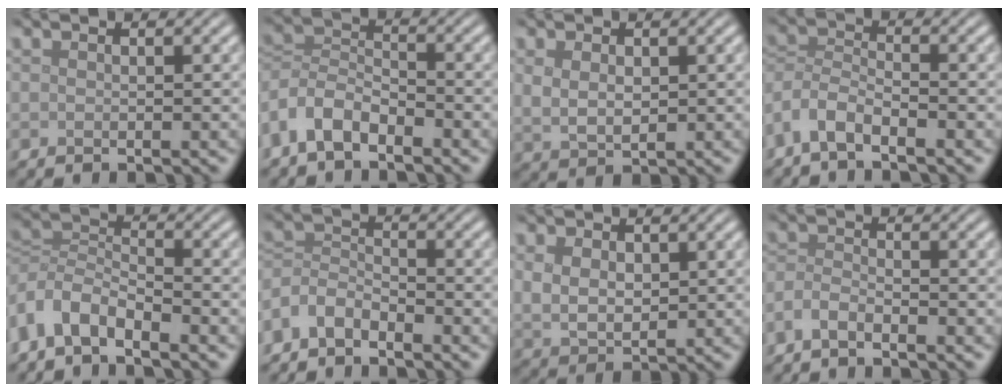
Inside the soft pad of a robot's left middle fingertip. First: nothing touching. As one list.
[{"total": 5.0, "force": [-3.0, 2.8, 2.8], "torque": [-0.055, 0.002, -0.074]}, {"total": 2.5, "force": [0.7, 1.6, 1.8], "torque": [-0.043, -0.004, 0.019]}, {"total": 3.7, "force": [-2.9, 1.3, 1.9], "torque": [-0.042, -0.001, -0.071]}, {"total": 4.7, "force": [-3.1, 2.4, 2.6], "torque": [-0.050, -0.001, -0.074]}, {"total": 3.4, "force": [-2.8, 1.6, 1.3], "torque": [-0.028, 0.004, -0.068]}, {"total": 3.4, "force": [0.9, 2.4, 2.3], "torque": [-0.054, -0.006, 0.022]}, {"total": 2.0, "force": [-1.6, 0.6, 1.1], "torque": [-0.026, 0.001, -0.040]}]